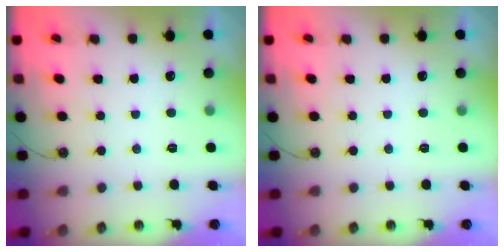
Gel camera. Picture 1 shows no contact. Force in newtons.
{"total": 0.0}